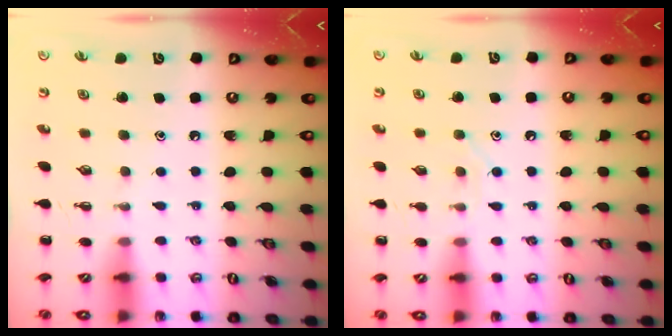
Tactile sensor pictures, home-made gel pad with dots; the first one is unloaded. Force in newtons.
{"total": 6.3, "press": 6.2, "slide": 1.1}